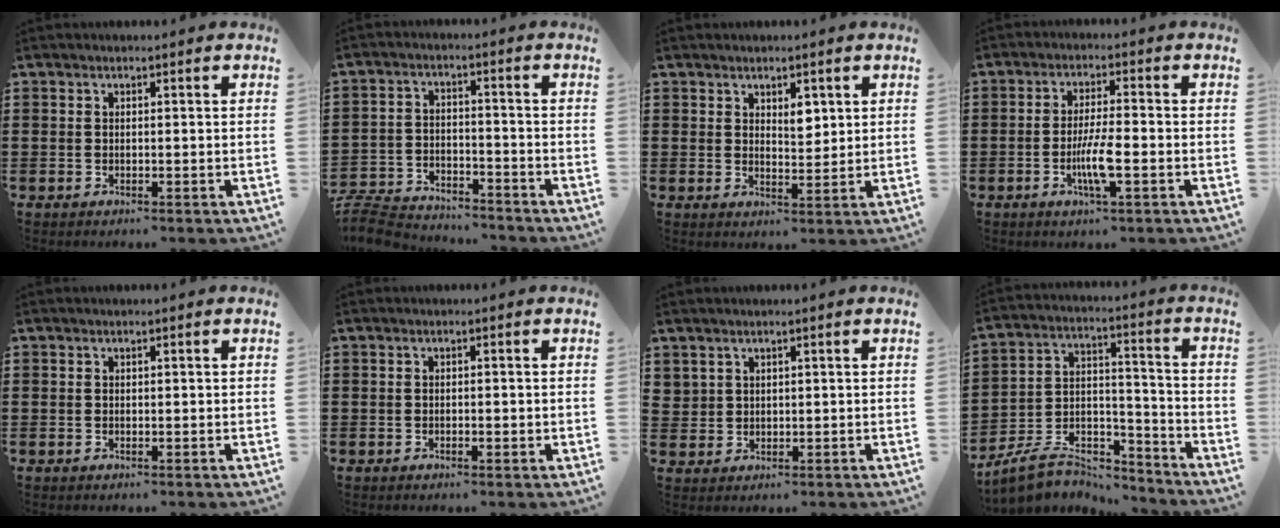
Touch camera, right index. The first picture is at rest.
{"total": 6.2, "force": [-6.0, 0.9, 0.8], "torque": [-0.038, 0.004, -0.126]}
{"total": 3.1, "force": [1.7, 1.6, 2.0], "torque": [-0.029, 0.001, 0.027]}
{"total": 6.0, "force": [-1.9, 0.9, 5.6], "torque": [-0.113, -0.011, -0.037]}
{"total": 0.0}
{"total": 0.7, "force": [-0.2, 0.3, 0.6], "torque": [-0.012, -0.002, -0.003]}
{"total": 2.0, "force": [1.5, 1.3, 0.2], "torque": [-0.010, 0.005, 0.029]}
{"total": 7.4, "force": [-6.5, 2.8, 2.2], "torque": [-0.049, 0.015, -0.126]}